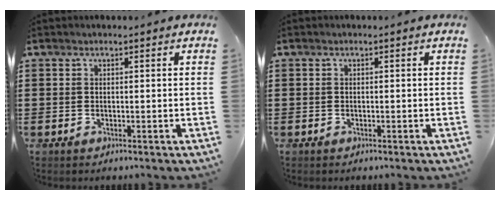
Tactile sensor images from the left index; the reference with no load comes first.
{"total": 0.0}